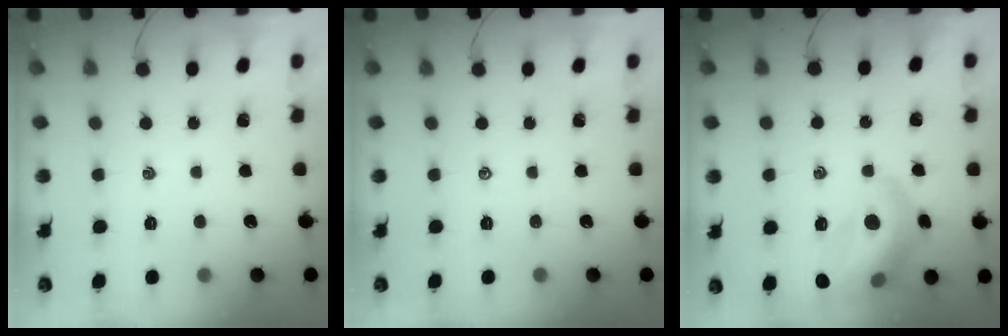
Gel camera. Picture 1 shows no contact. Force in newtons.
{"total": 0.0}
{"total": 15.2, "press": 15.1, "slide": 1.9}